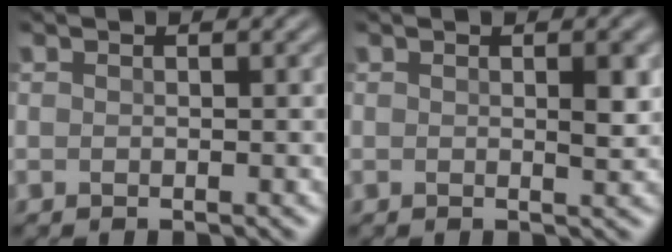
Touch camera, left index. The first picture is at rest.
{"total": 1.9, "force": [0.3, 0.8, 1.7], "torque": [-0.026, -0.001, 0.008]}